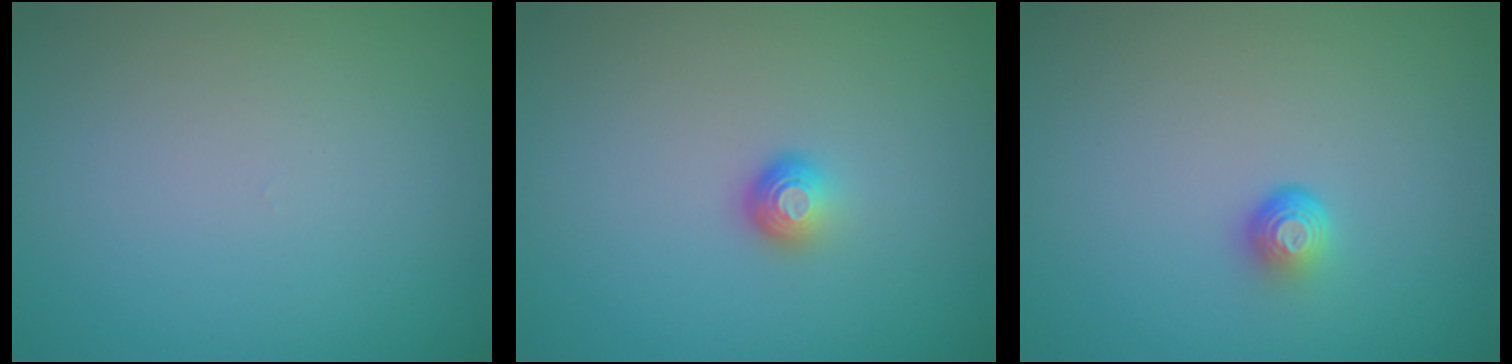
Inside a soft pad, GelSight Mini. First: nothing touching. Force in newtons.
{"total": 1.4, "press": 1.1, "slide": 1.0}
{"total": 1.7, "press": 1.1, "slide": 1.3}